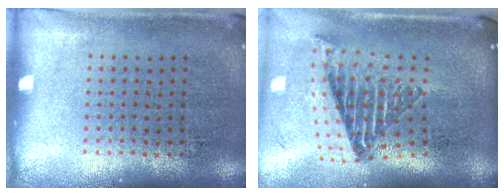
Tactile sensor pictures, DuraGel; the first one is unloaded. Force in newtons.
{"total": 1.9, "press": 1.3, "slide": 1.5}